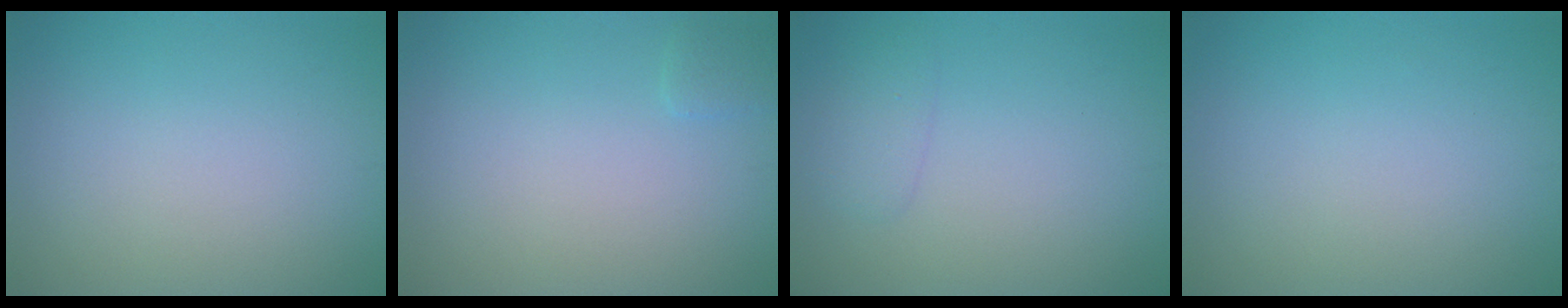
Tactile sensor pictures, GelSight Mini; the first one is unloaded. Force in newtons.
{"total": 0.7, "press": 0.7, "slide": 0.1}
{"total": 1.4, "press": 1.4, "slide": 0.1}
{"total": 0.0}